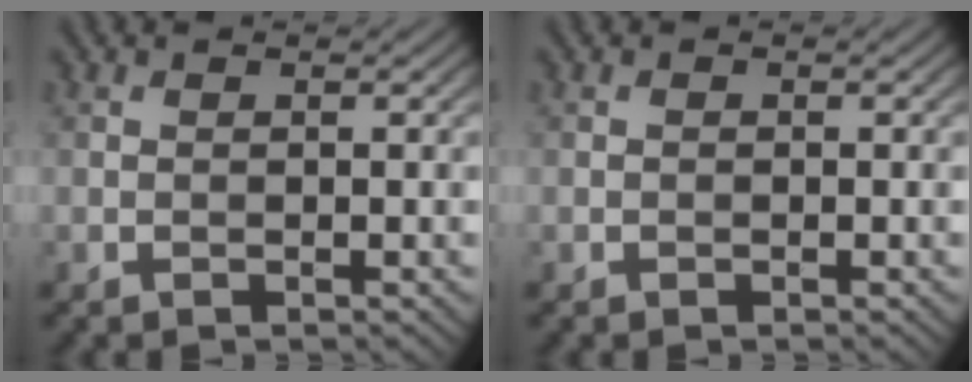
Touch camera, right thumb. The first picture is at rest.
{"total": 0.0}